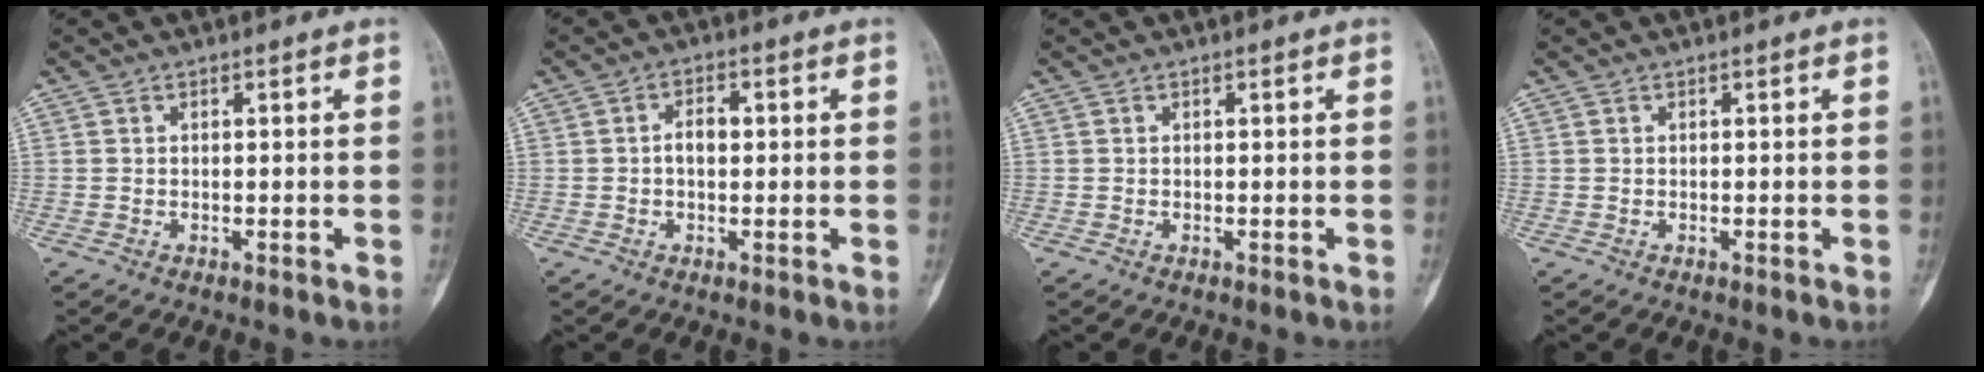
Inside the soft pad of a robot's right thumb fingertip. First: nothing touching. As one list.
[{"total": 3.4, "force": [0.1, 2.1, 2.7], "torque": [-0.043, 0.010, -0.001]}, {"total": 0.0}, {"total": 0.0}]